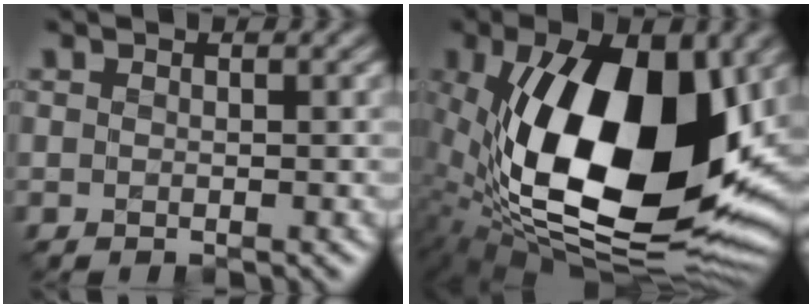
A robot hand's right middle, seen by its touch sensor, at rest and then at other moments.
{"total": 19.3, "force": [1.0, 9.5, 16.8], "torque": [-0.308, -0.021, 0.014]}